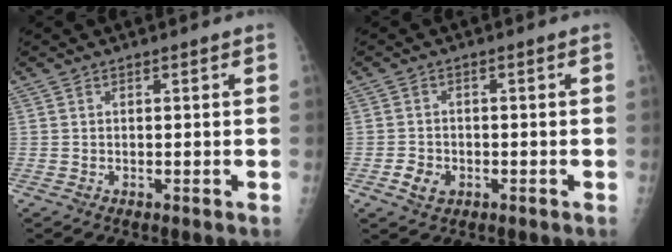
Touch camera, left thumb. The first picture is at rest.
{"total": 3.3, "force": [-1.2, 2.6, 1.7], "torque": [-0.025, 0.002, -0.018]}